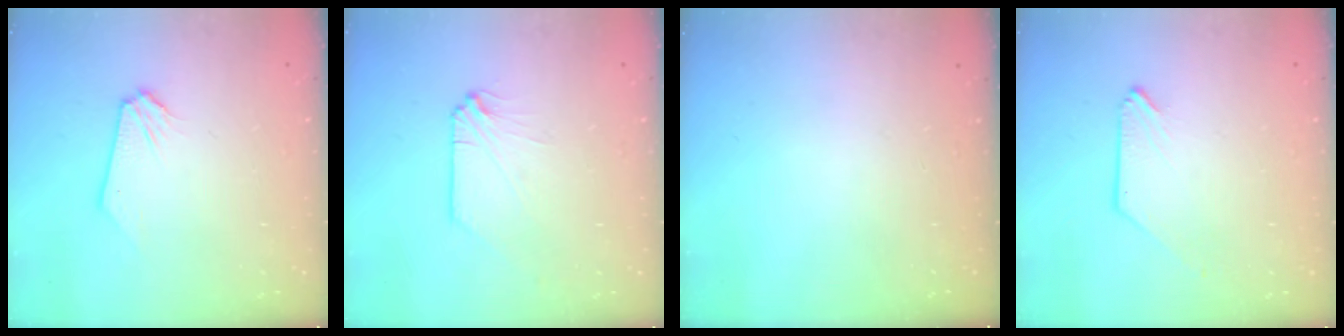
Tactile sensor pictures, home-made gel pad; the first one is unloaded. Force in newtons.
{"total": 0.0}
{"total": 0.0}
{"total": 0.0}